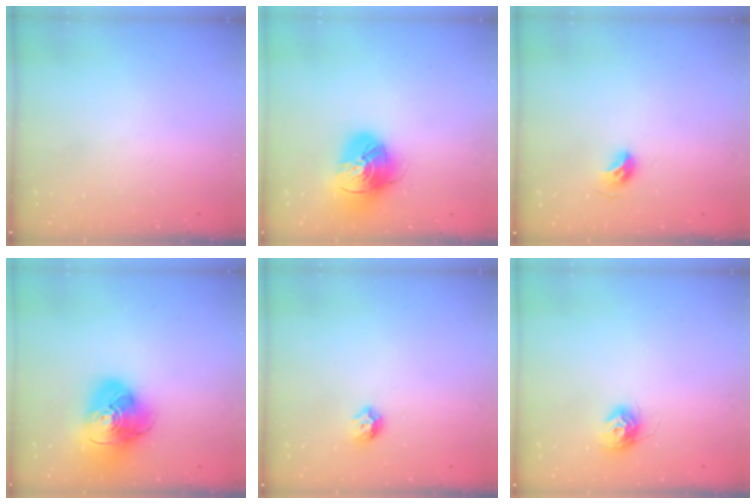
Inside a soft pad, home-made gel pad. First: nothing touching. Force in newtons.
{"total": 15.3, "press": 15.1, "slide": 2.0}
{"total": 6.6, "press": 6.5, "slide": 1.2}
{"total": 16.7, "press": 16.6, "slide": 2.3}
{"total": 6.6, "press": 6.5, "slide": 1.2}
{"total": 9.7, "press": 9.7, "slide": 0.2}